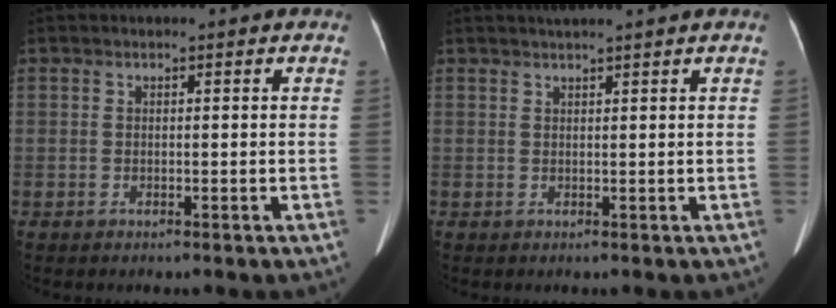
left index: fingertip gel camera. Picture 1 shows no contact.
{"total": 3.2, "force": [2.7, -0.7, 1.6], "torque": [-0.017, 0.020, 0.044]}